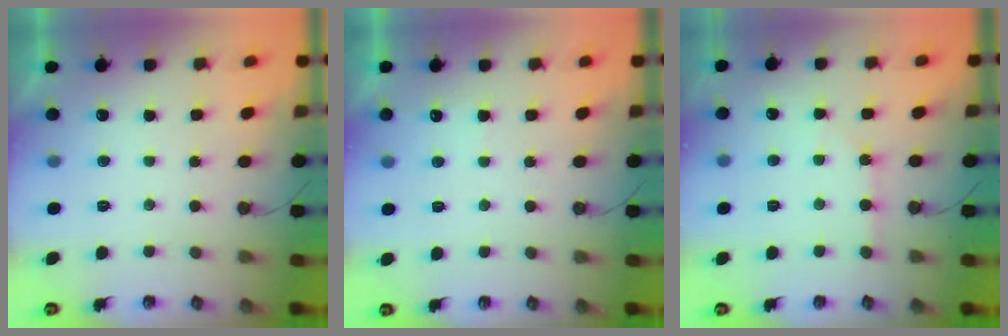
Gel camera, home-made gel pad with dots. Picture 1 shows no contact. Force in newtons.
{"total": 4.4, "press": 4.4, "slide": 0.4}
{"total": 0.7, "press": 0.7, "slide": 0.1}